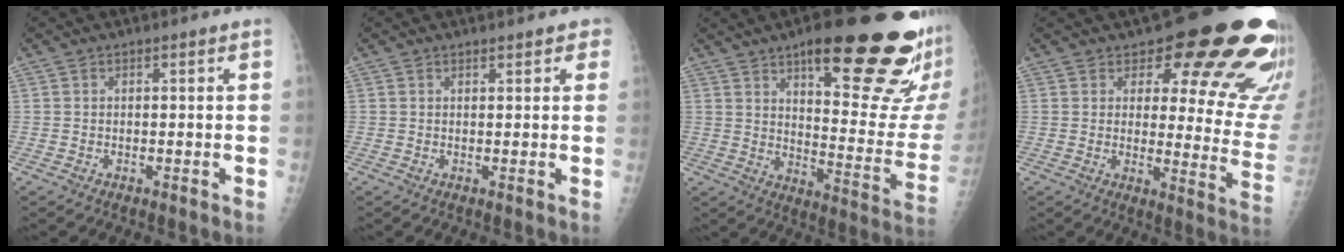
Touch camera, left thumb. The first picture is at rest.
{"total": 2.2, "force": [1.6, 1.1, 1.0], "torque": [0.010, -0.001, 0.013]}
{"total": 27.5, "force": [15.6, 7.0, 21.6], "torque": [-0.238, -0.067, 0.226]}
{"total": 21.5, "force": [14.7, 7.9, 13.6], "torque": [-0.115, -0.091, 0.169]}